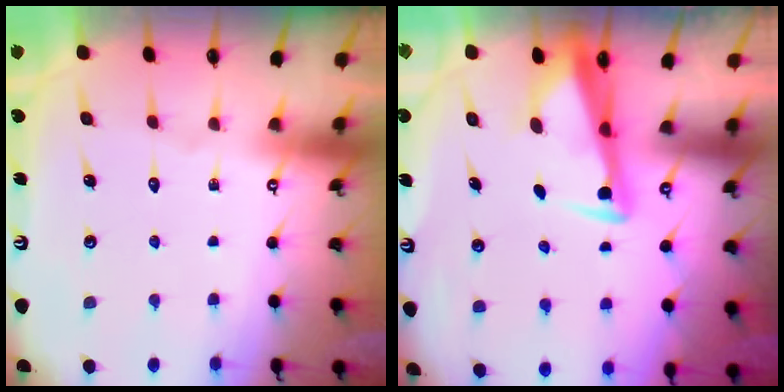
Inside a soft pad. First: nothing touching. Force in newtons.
{"total": 3.4, "press": 3.3, "slide": 0.9}